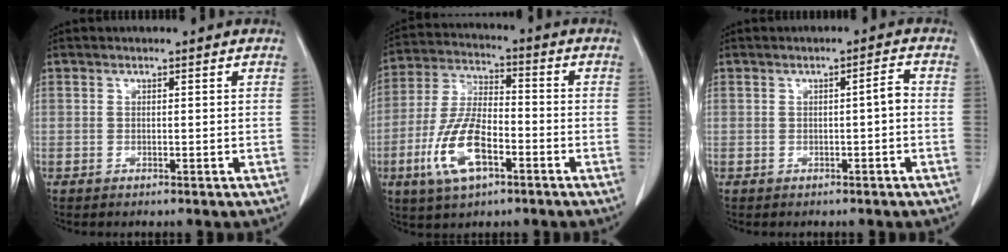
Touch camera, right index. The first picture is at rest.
{"total": 11.9, "force": [-4.8, 4.5, 9.9], "torque": [-0.217, -0.001, -0.090]}
{"total": 1.8, "force": [-0.3, 0.2, 1.8], "torque": [-0.026, 0.004, -0.005]}